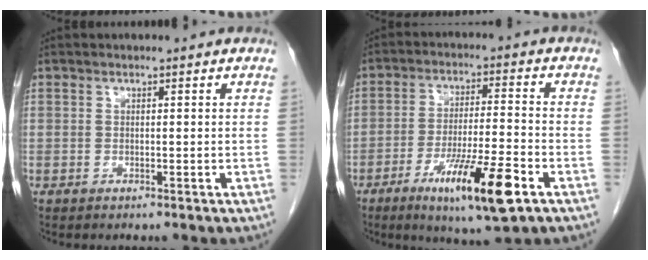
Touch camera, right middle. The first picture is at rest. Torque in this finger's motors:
{"motor_torque": [1.09, -1.05, 0.54, 0.09]}